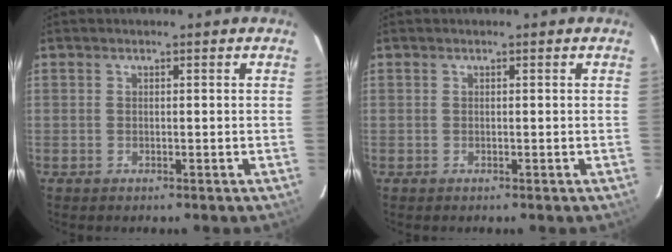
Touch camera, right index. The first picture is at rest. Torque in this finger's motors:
{"motor_torque": [0.00, 0.00, 0.04, 0.00]}